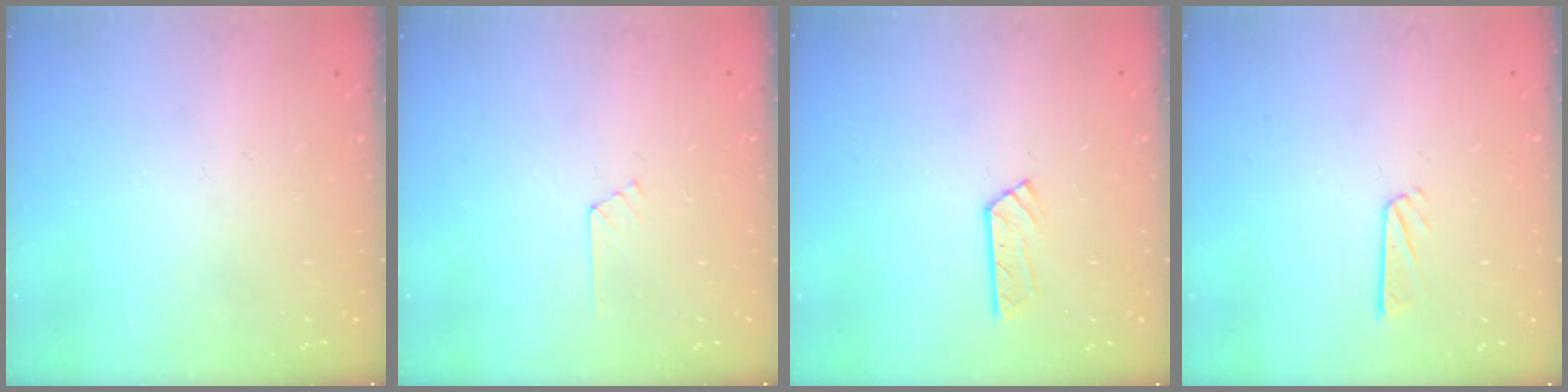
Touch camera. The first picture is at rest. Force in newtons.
{"total": 3.6, "press": 3.6, "slide": 0.4}
{"total": 3.2, "press": 3.2, "slide": 0.4}
{"total": 5.4, "press": 5.4, "slide": 0.1}